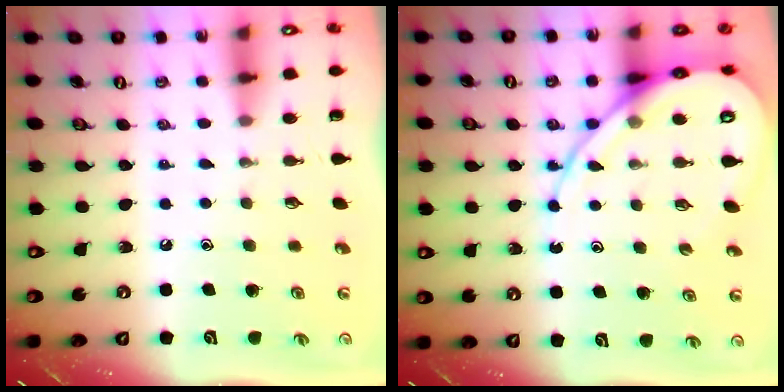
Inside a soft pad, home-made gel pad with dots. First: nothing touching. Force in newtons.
{"total": 13.7, "press": 13.6, "slide": 1.4}